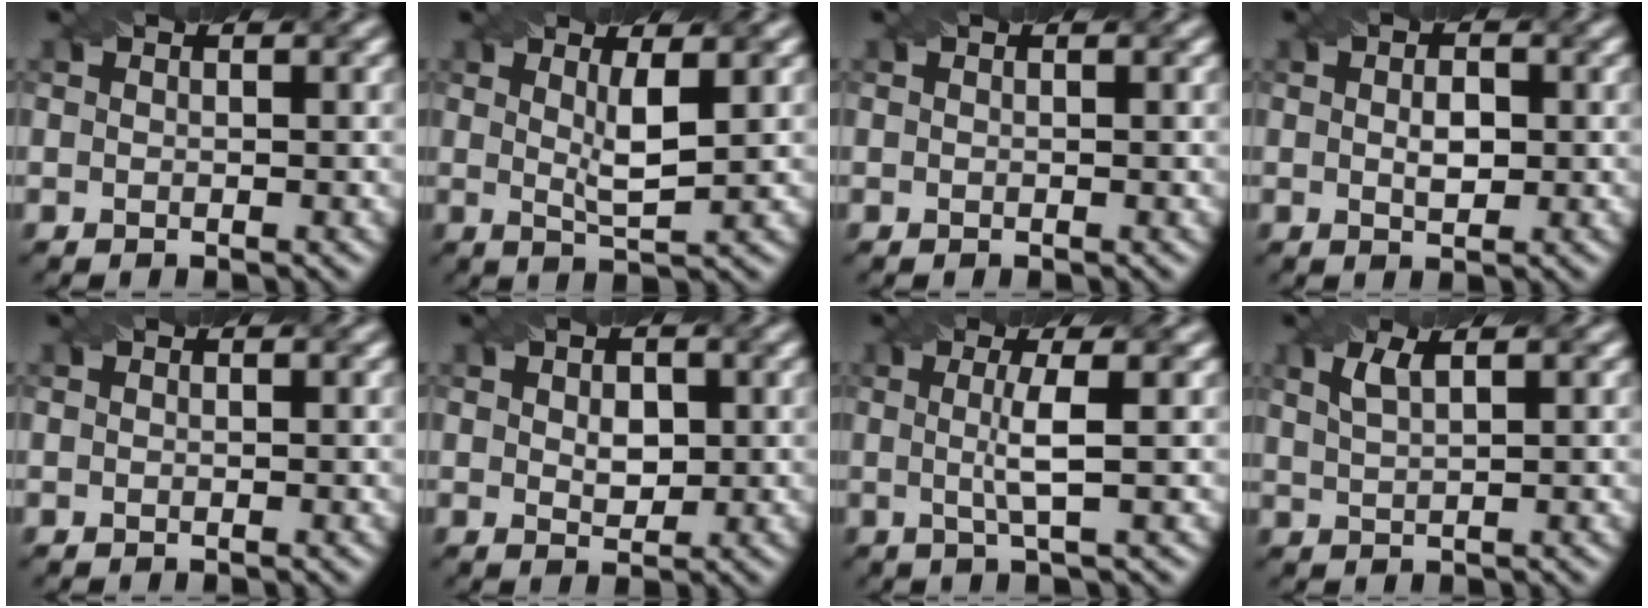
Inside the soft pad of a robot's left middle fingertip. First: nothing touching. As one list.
[{"total": 3.0, "force": [0.8, 0.6, 2.9], "torque": [-0.047, -0.008, 0.014]}, {"total": 0.0}, {"total": 2.1, "force": [0.1, 1.2, 1.8], "torque": [-0.029, -0.002, 0.002]}, {"total": 0.0}, {"total": 2.1, "force": [0.4, 1.4, 1.5], "torque": [-0.025, -0.002, 0.009]}, {"total": 3.2, "force": [0.1, 0.5, 3.2], "torque": [-0.060, -0.002, -0.003]}, {"total": 2.3, "force": [1.2, 0.7, 1.9], "torque": [-0.035, 0.002, 0.024]}]